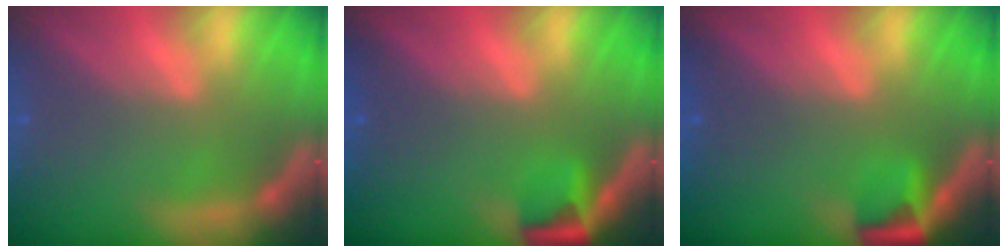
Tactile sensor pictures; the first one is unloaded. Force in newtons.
{"total": 2.9}
{"total": 2.9}